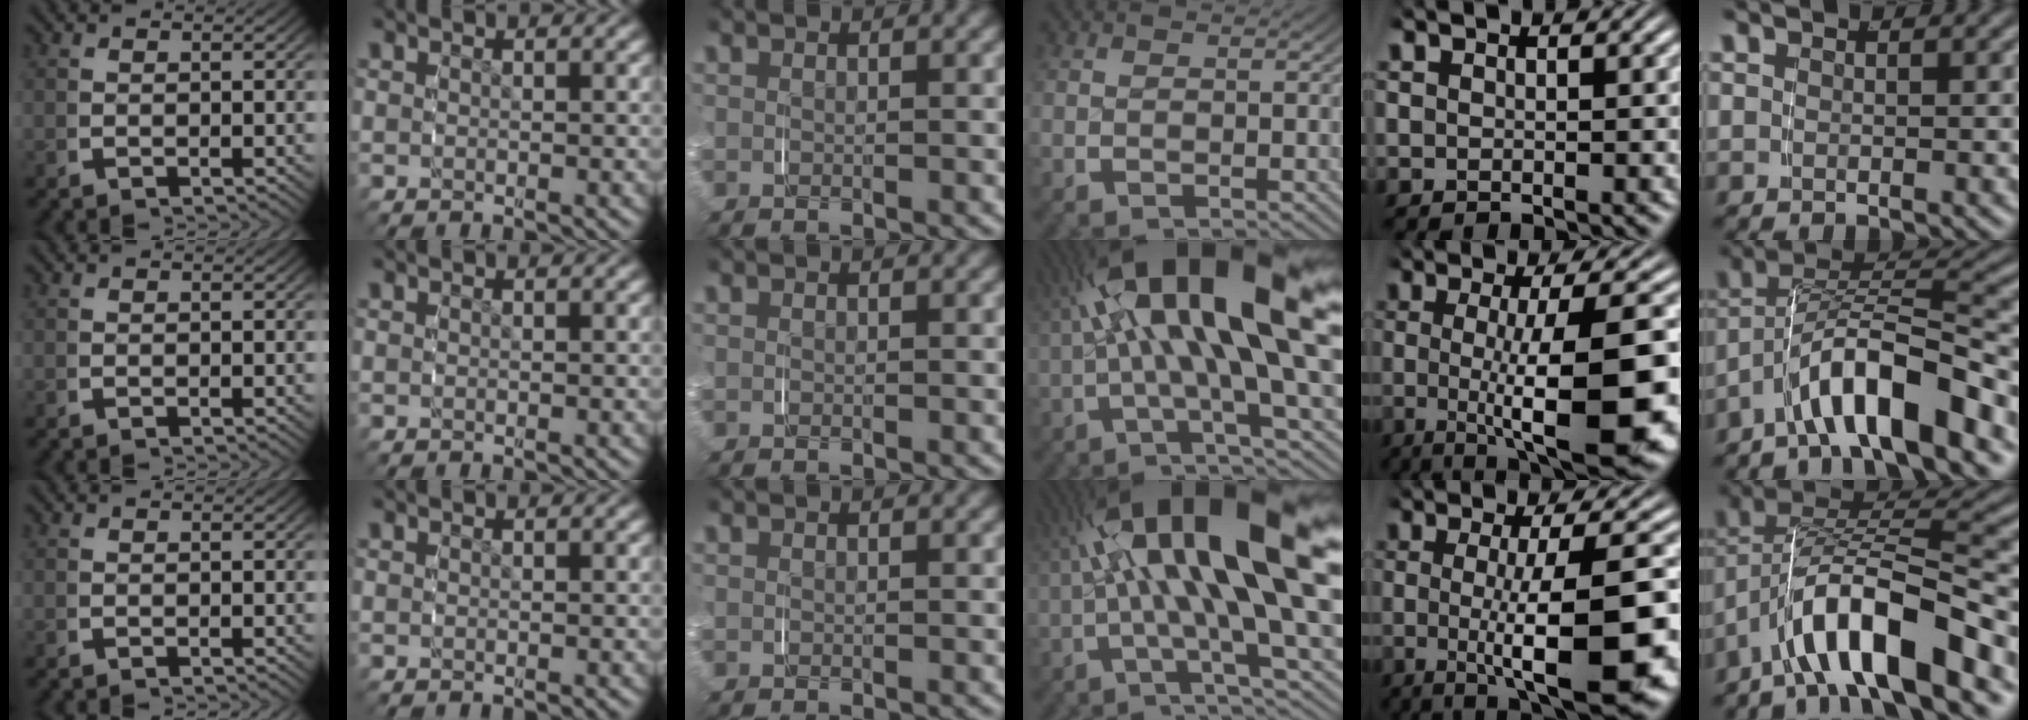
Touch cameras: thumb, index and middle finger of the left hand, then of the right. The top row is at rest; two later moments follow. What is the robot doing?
{"motion": "grasp_and_lifting", "object": "glasses case"}